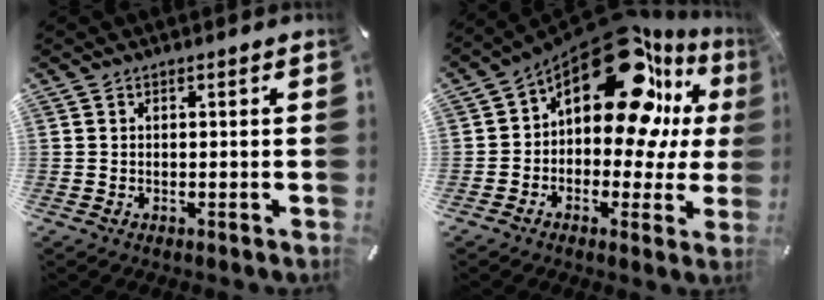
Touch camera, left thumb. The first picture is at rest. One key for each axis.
{"total": 23.4, "fx": 10.0, "fy": 12.6, "fz": 17.0, "tx": -0.261, "ty": -0.065, "tz": 0.174}